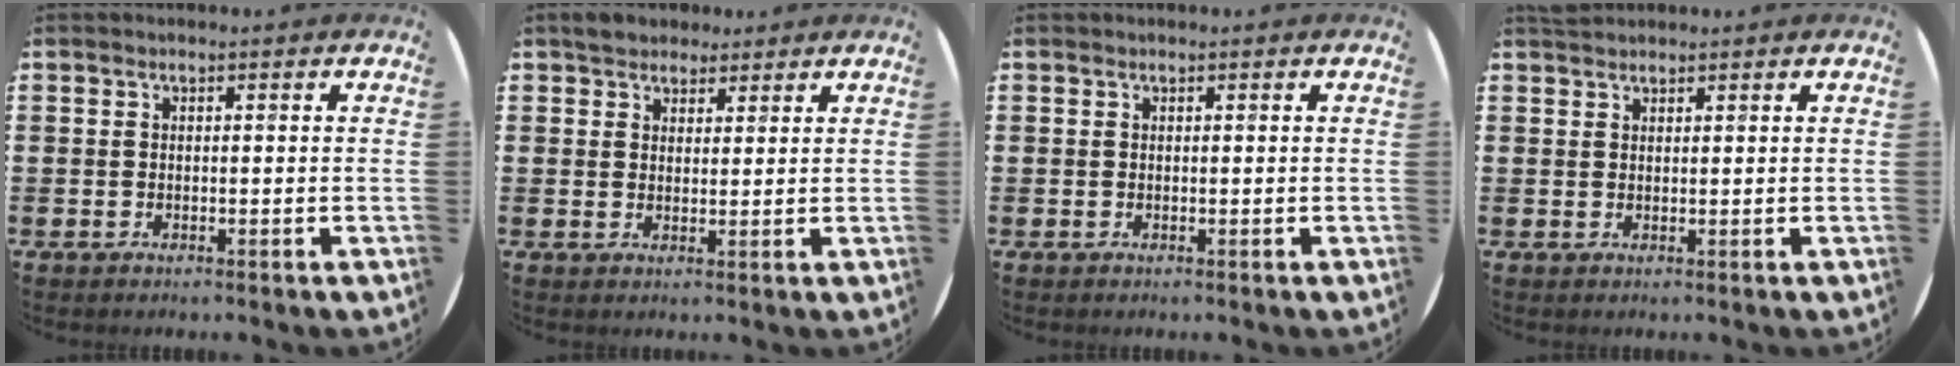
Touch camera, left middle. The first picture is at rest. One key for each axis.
{"total": 3.0, "fx": 2.6, "fy": 1.5, "fz": 0.0, "tx": 0.001, "ty": 0.005, "tz": 0.049}
{"total": 0.0}
{"total": 1.3, "fx": 1.3, "fy": 0.3, "fz": 0.1, "tx": -0.004, "ty": 0.003, "tz": 0.025}